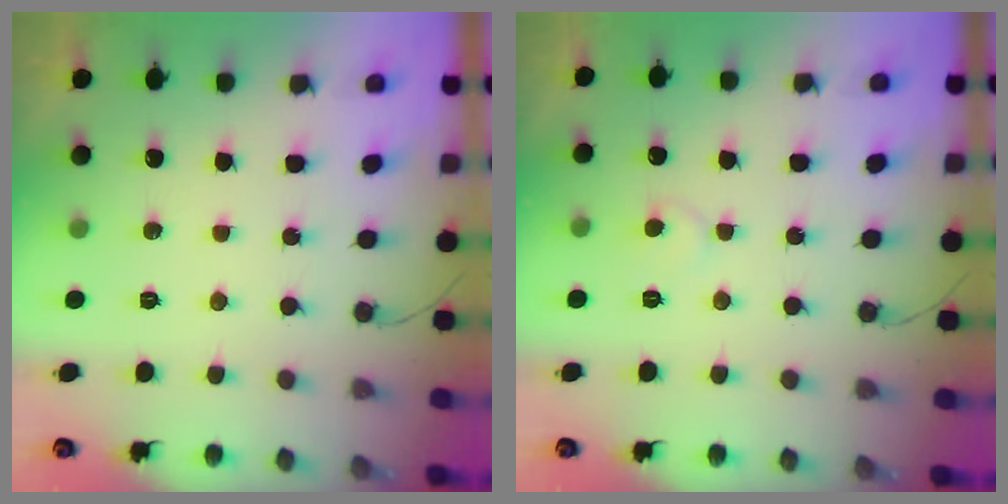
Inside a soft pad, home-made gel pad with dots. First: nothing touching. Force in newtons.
{"total": 5.0, "press": 4.9, "slide": 0.5}